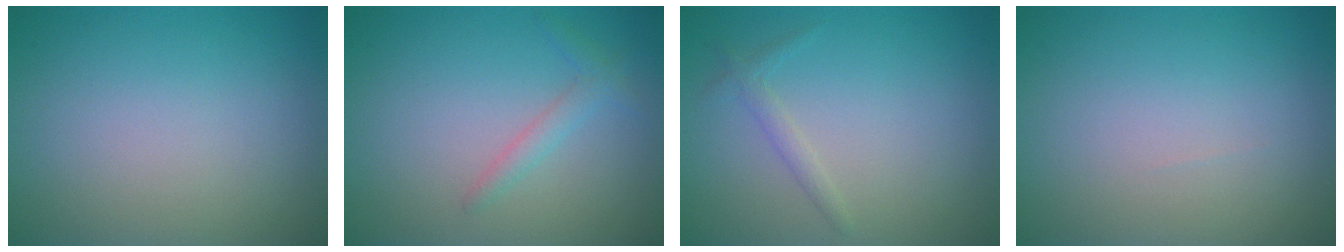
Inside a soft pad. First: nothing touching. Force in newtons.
{"total": 1.5, "press": 1.4, "slide": 0.1}
{"total": 1.1, "press": 1.1, "slide": 0.0}
{"total": 0.0}